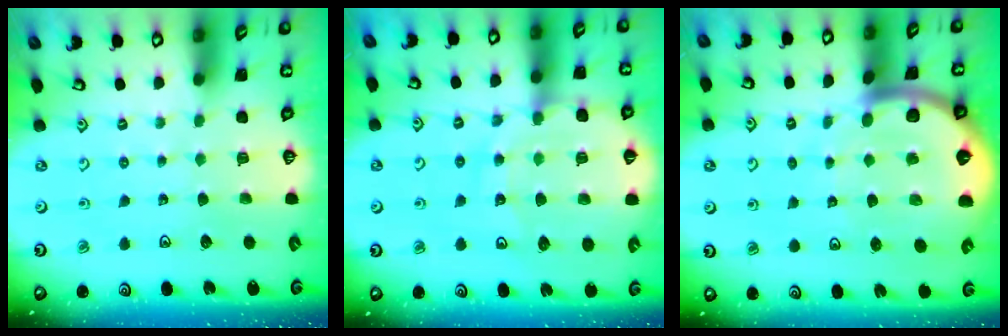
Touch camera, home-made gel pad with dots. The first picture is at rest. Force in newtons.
{"total": 14.6, "press": 14.1, "slide": 3.5}
{"total": 10.0, "press": 9.9, "slide": 1.0}